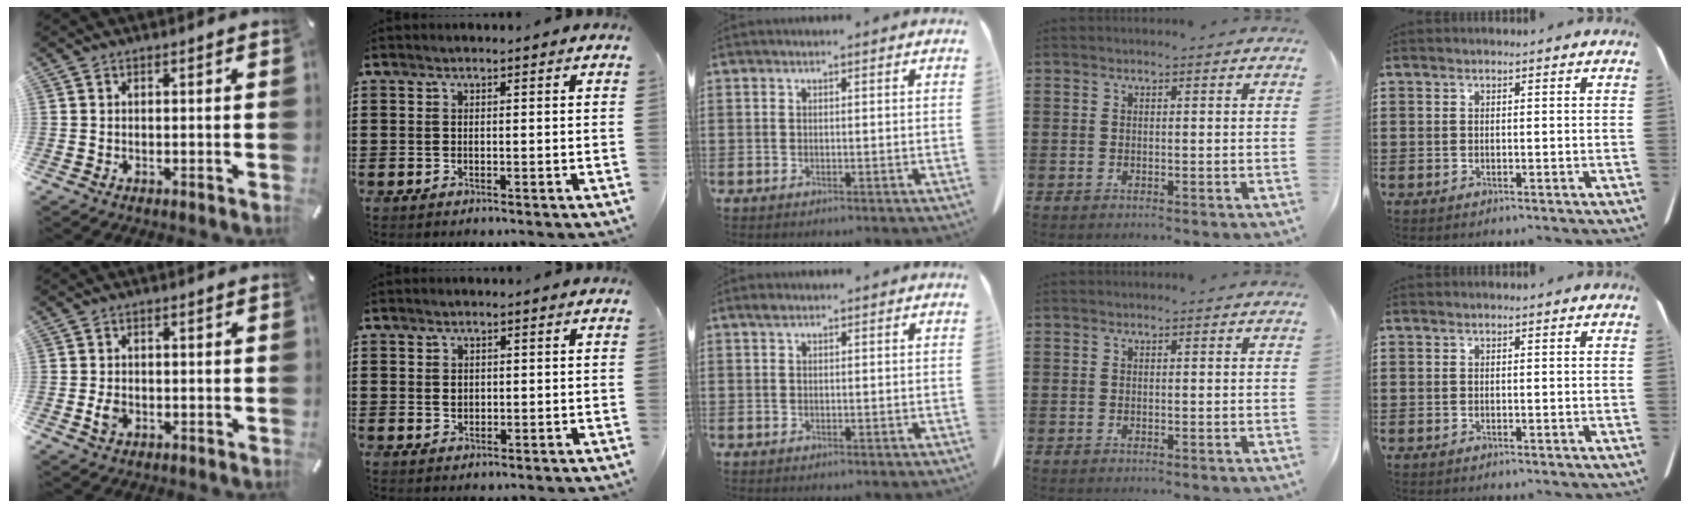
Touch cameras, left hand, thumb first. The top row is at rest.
{"thumb": {"total": 2.7, "force": [-0.6, 1.9, 1.8], "torque": [-0.046, -0.002, -0.014]}, "index": {"total": 1.3, "force": [0.2, 1.1, 0.6], "torque": [-0.016, 0.007, 0.004]}, "middle": {"total": 0.8, "force": [0.5, 0.4, 0.5], "torque": [-0.012, 0.002, 0.010]}}